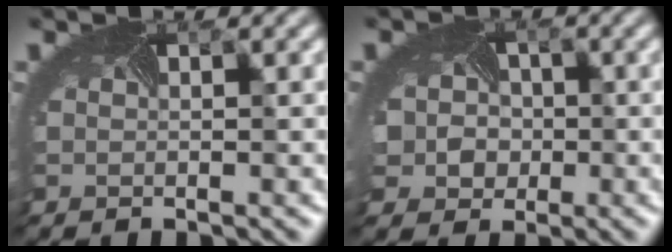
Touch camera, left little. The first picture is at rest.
{"total": 3.4, "force": [-0.4, 3.2, 0.8], "torque": [-0.031, -0.006, 0.019]}